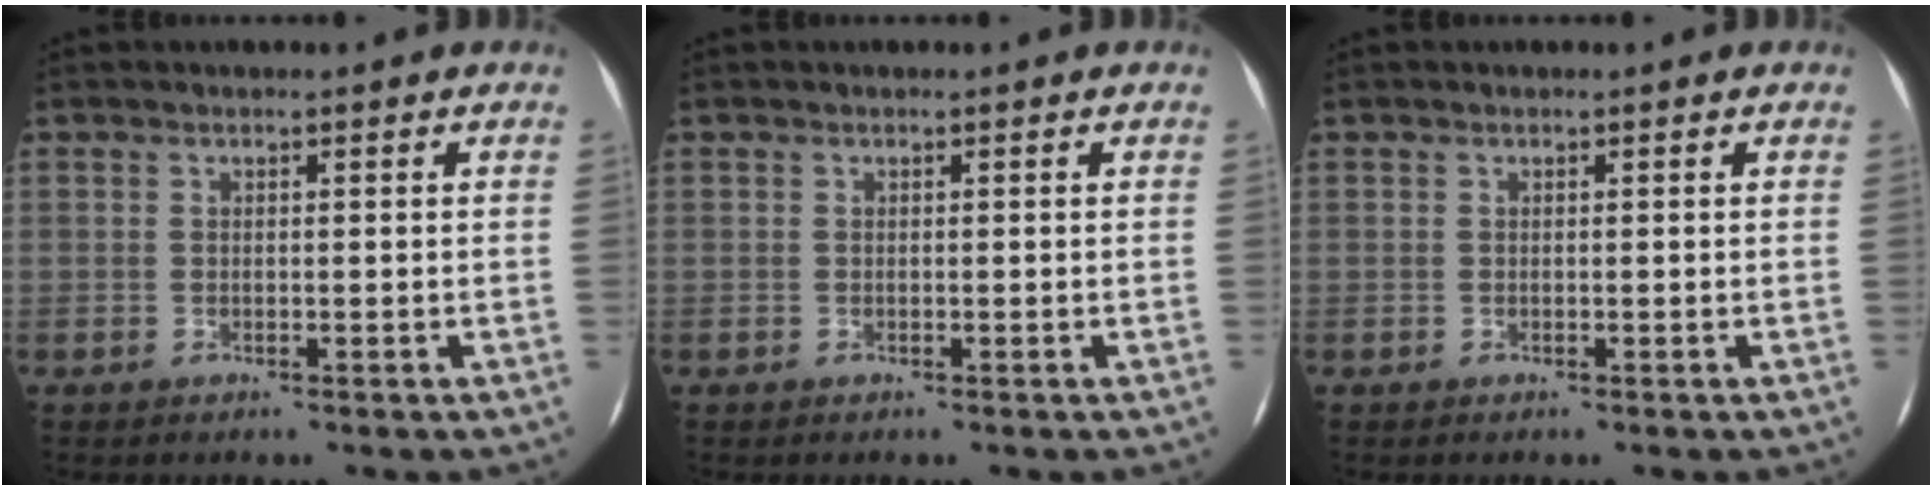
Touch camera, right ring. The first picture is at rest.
{"total": 0.0}
{"total": 0.0}